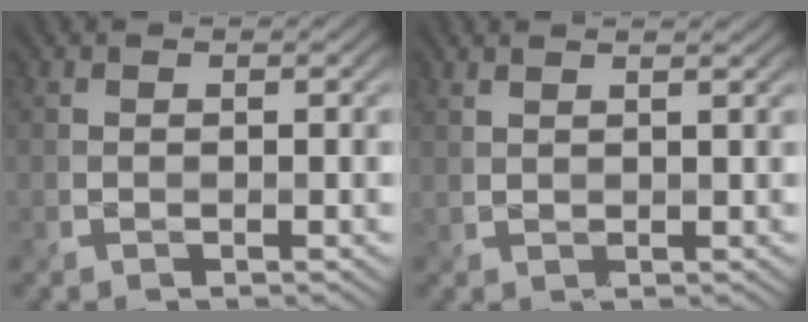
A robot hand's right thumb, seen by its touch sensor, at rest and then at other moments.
{"total": 1.9, "force": [1.7, 0.2, 0.7], "torque": [-0.014, 0.001, 0.029]}